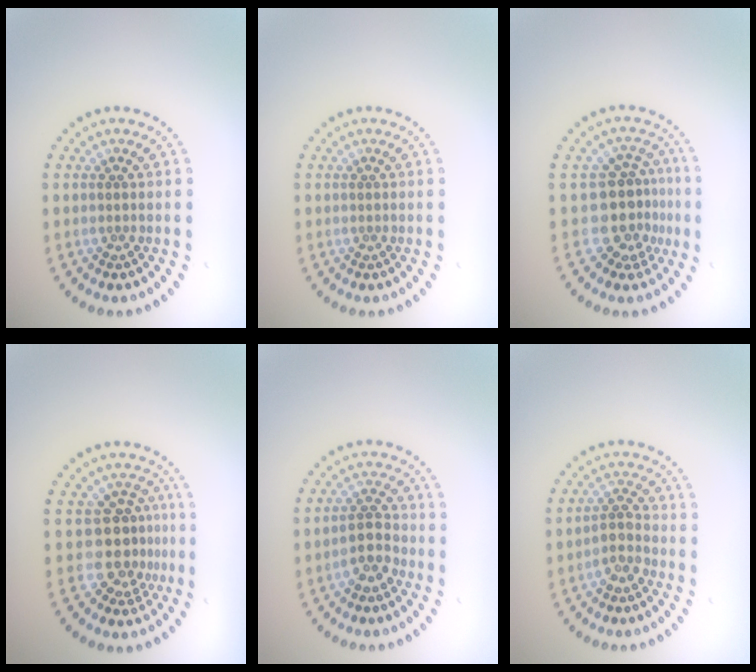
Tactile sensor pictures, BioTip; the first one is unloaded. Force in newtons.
{"total": 0.0}
{"total": 4.0, "press": 3.2, "slide": 2.5}
{"total": 3.6, "press": 2.7, "slide": 2.4}
{"total": 2.9, "press": 2.7, "slide": 1.0}
{"total": 2.2, "press": 1.9, "slide": 1.1}